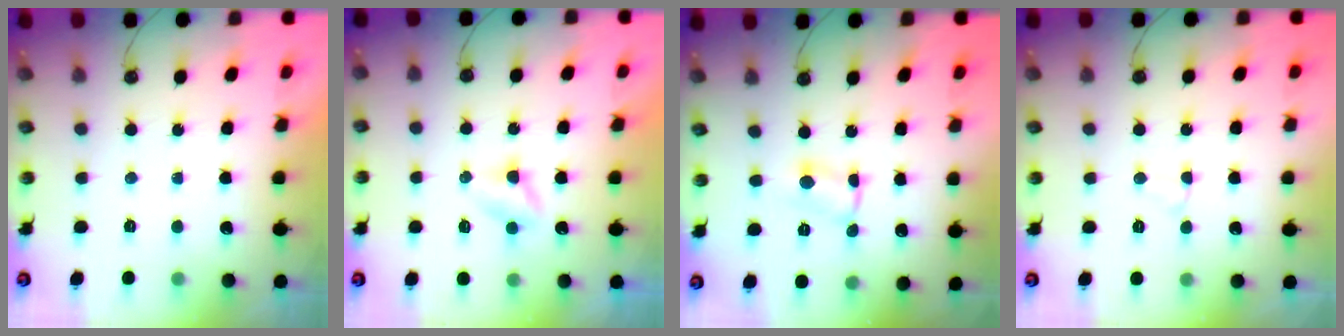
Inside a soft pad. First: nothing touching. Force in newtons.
{"total": 3.2, "press": 3.2, "slide": 0.4}
{"total": 3.0, "press": 3.0, "slide": 0.3}
{"total": 2.5, "press": 2.5, "slide": 0.5}